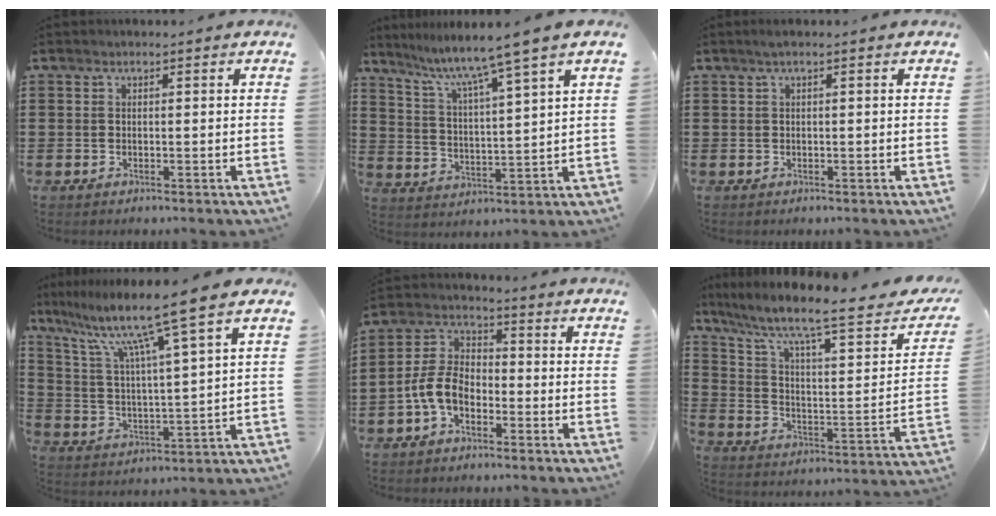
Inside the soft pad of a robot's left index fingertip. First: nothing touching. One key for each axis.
{"total": 6.6, "fx": 5.4, "fy": -1.3, "fz": 3.6, "tx": -0.093, "ty": -0.041, "tz": 0.082}
{"total": 0.9, "fx": 0.1, "fy": 0.0, "fz": 0.9, "tx": -0.012, "ty": -0.001, "tz": 0.003}
{"total": 11.0, "fx": 8.3, "fy": -0.4, "fz": 7.1, "tx": -0.167, "ty": -0.039, "tz": 0.132}
{"total": 6.3, "fx": -3.3, "fy": 3.7, "fz": 3.9, "tx": -0.107, "ty": 0.004, "tz": -0.073}
{"total": 9.6, "fx": 6.6, "fy": 1.7, "fz": 6.8, "tx": -0.141, "ty": -0.039, "tz": 0.099}